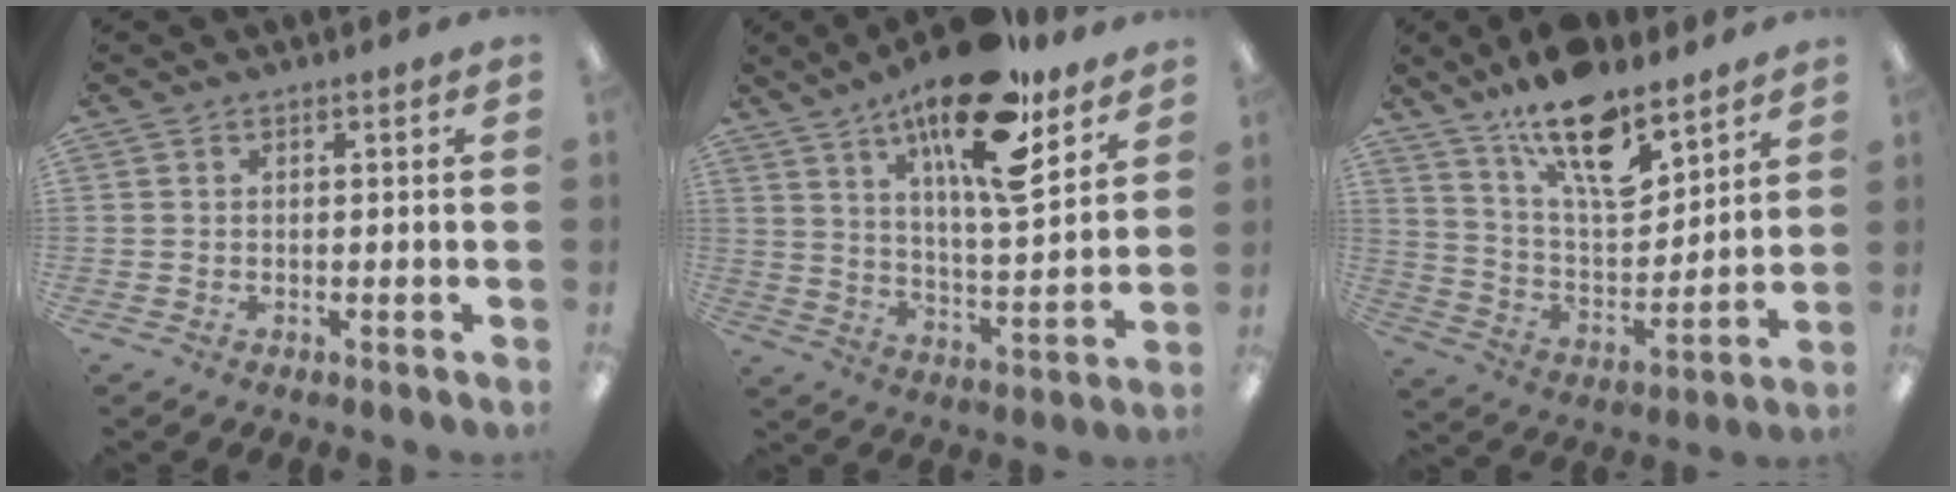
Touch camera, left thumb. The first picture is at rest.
{"total": 19.9, "force": [13.5, 5.7, 13.5], "torque": [-0.218, -0.080, 0.218]}
{"total": 17.7, "force": [12.6, 6.7, 10.5], "torque": [-0.179, -0.074, 0.216]}